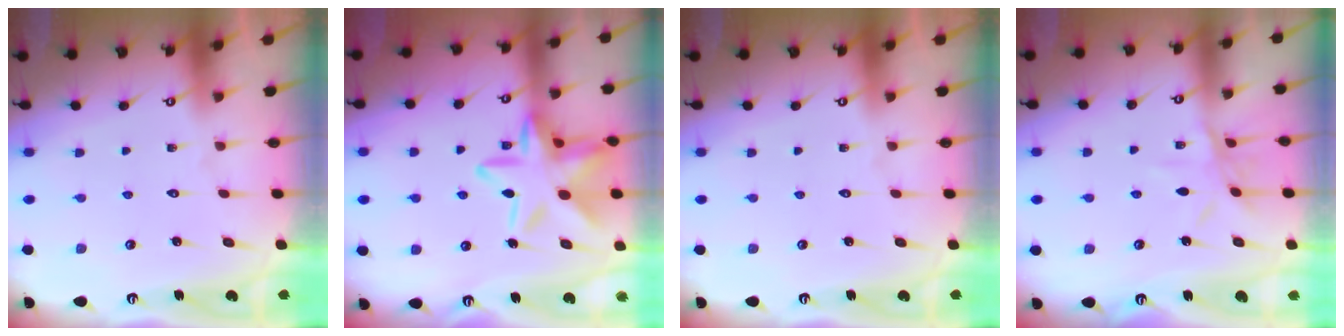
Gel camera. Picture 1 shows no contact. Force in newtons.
{"total": 18.8, "press": 18.7, "slide": 1.5}
{"total": 0.0}
{"total": 7.5, "press": 7.5, "slide": 0.4}